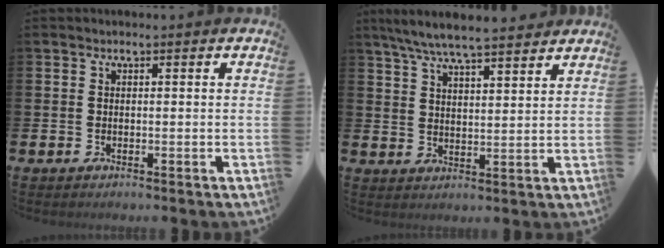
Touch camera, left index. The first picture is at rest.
{"total": 7.0, "force": [6.5, 0.5, 2.3], "torque": [-0.063, -0.027, 0.117]}